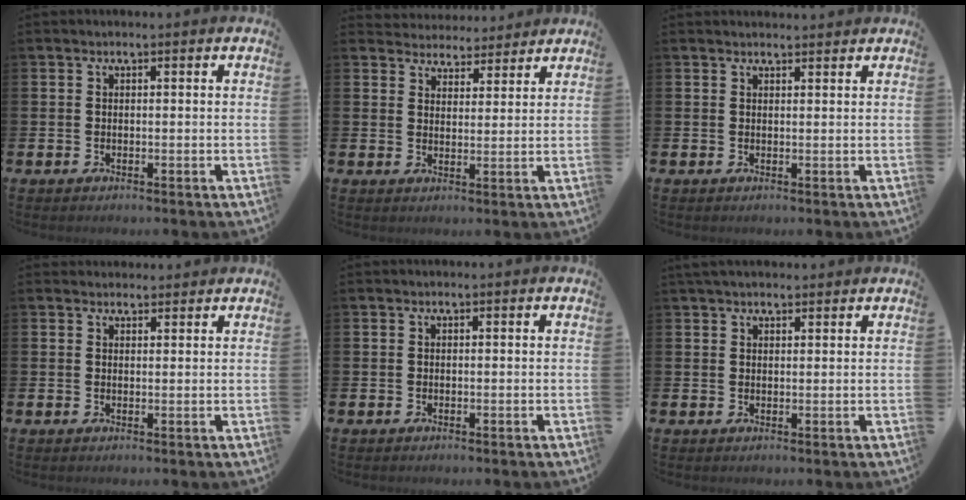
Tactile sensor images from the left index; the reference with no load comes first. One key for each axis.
{"total": 4.1, "fx": 3.9, "fy": 1.1, "fz": -0.5, "tx": 0.000, "ty": -0.028, "tz": 0.069}
{"total": 1.3, "fx": 1.3, "fy": 0.1, "fz": 0.0, "tx": 0.007, "ty": -0.006, "tz": 0.023}
{"total": 2.0, "fx": 1.9, "fy": 0.6, "fz": -0.1, "tx": 0.013, "ty": -0.008, "tz": 0.032}
{"total": 0.0}
{"total": 2.5, "fx": 2.3, "fy": 0.8, "fz": 0.7, "tx": -0.004, "ty": -0.003, "tz": 0.039}